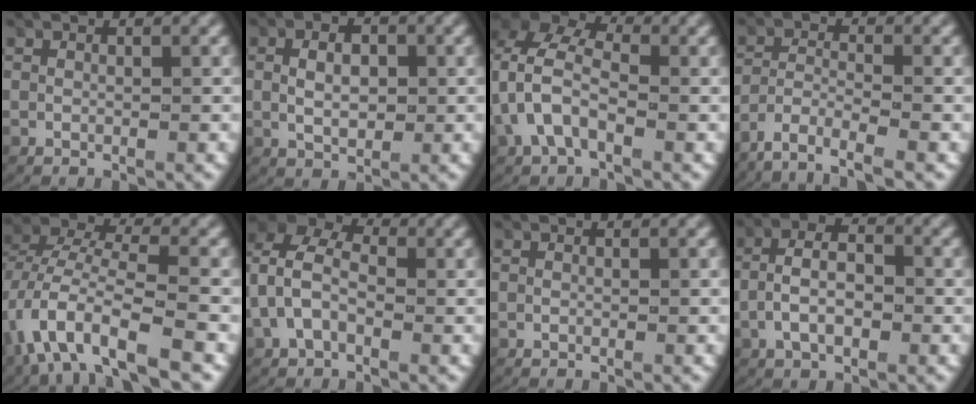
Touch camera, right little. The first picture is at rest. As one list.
[{"total": 3.6, "force": [0.2, 2.3, 2.7], "torque": [-0.037, -0.001, 0.008]}, {"total": 7.2, "force": [1.4, 5.3, 4.6], "torque": [-0.096, 0.007, 0.011]}, {"total": 6.5, "force": [-5.7, 1.9, 2.6], "torque": [-0.051, -0.024, -0.088]}, {"total": 7.2, "force": [-3.2, 3.3, 5.5], "torque": [-0.119, -0.012, -0.046]}, {"total": 7.5, "force": [1.4, 6.1, 4.2], "torque": [-0.086, 0.008, 0.008]}, {"total": 0.0}, {"total": 4.8, "force": [-0.8, 2.9, 3.8], "torque": [-0.069, 0.004, -0.018]}]